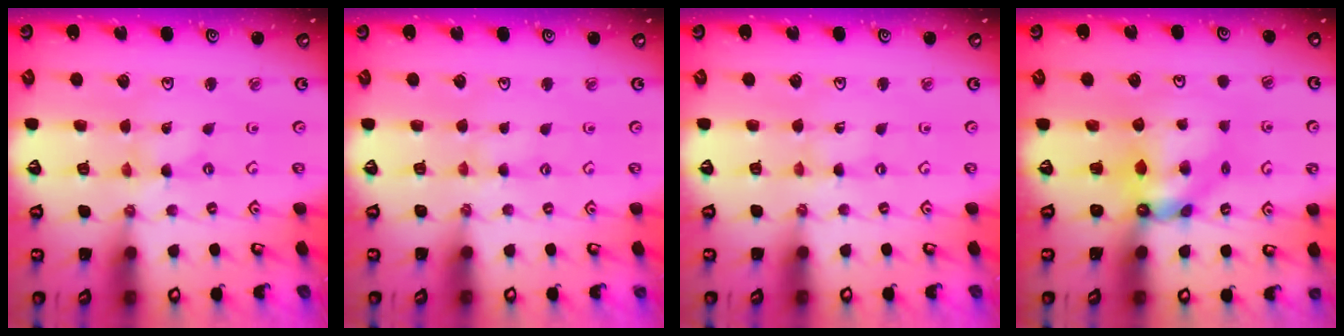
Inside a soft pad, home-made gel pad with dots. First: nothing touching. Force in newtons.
{"total": 1.8, "press": 1.8, "slide": 0.4}
{"total": 0.0}
{"total": 7.1, "press": 7.1, "slide": 0.5}